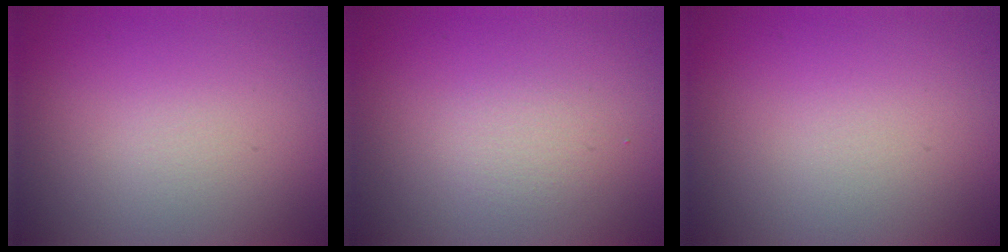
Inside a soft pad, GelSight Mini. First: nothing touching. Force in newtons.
{"total": 1.4, "press": 1.3, "slide": 0.1}
{"total": 0.0}